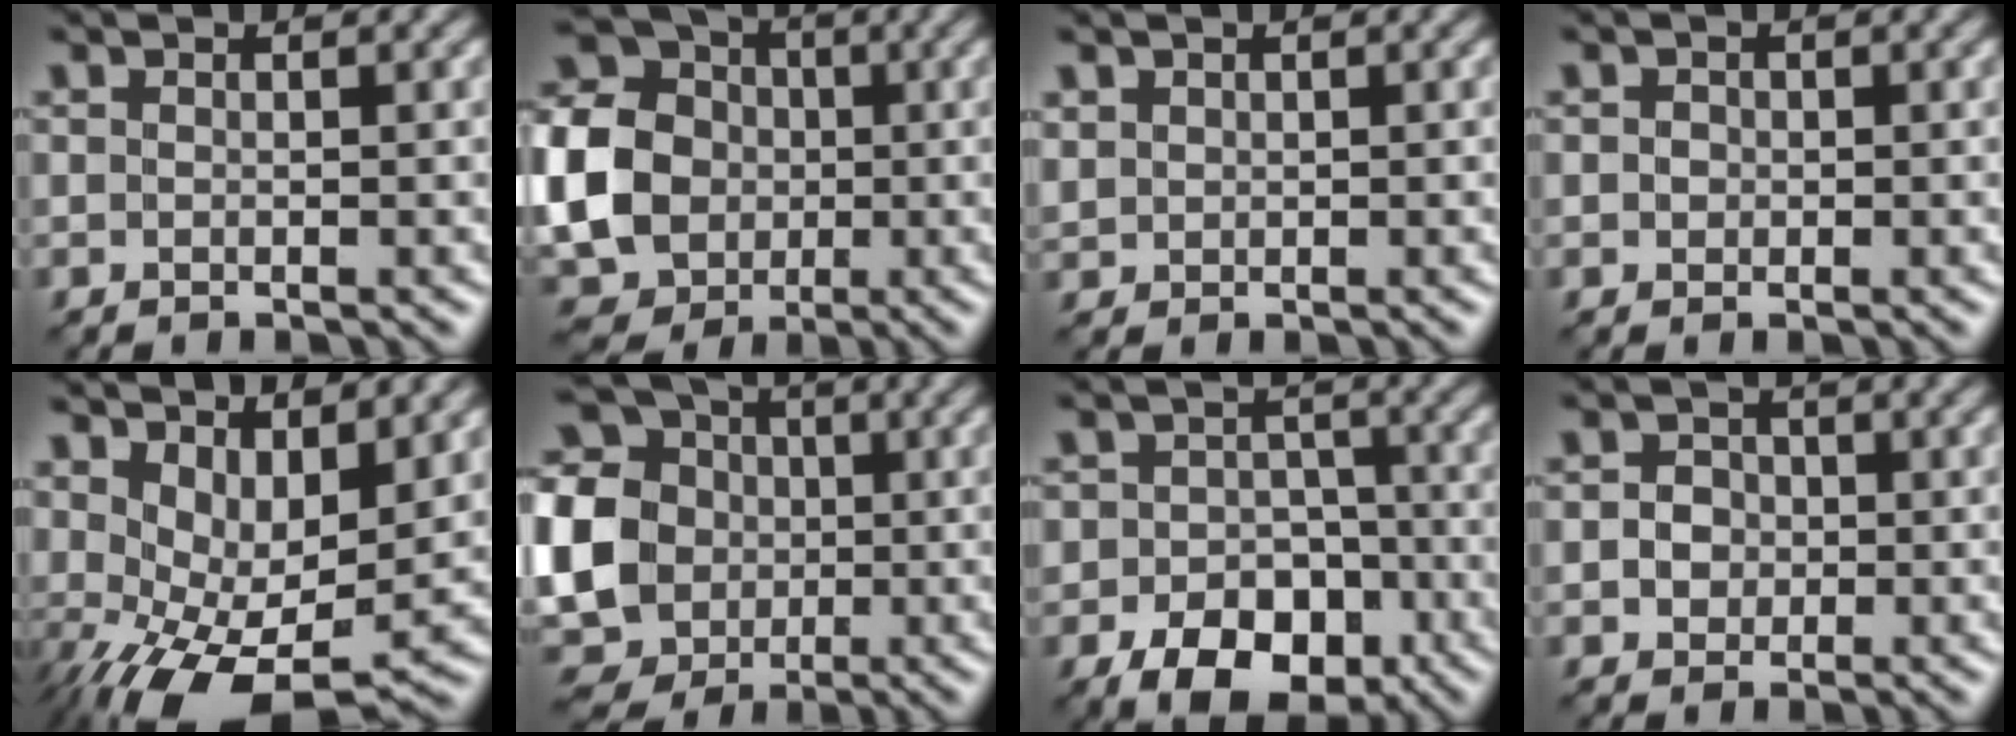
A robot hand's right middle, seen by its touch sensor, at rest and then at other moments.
{"total": 11.7, "force": [-1.1, 10.1, 5.9], "torque": [-0.161, -0.006, -0.038]}
{"total": 1.0, "force": [0.5, 0.8, 0.1], "torque": [-0.006, -0.001, 0.016]}
{"total": 1.1, "force": [0.2, 1.0, 0.5], "torque": [-0.007, 0.007, -0.004]}
{"total": 9.4, "force": [-0.2, 4.8, 8.0], "torque": [-0.142, -0.023, 0.011]}
{"total": 19.7, "force": [-0.8, 18.3, 7.4], "torque": [-0.217, 0.020, -0.057]}
{"total": 9.0, "force": [-4.8, 5.9, 4.8], "torque": [-0.062, -0.007, -0.081]}
{"total": 2.7, "force": [0.0, 2.4, 1.3], "torque": [-0.007, 0.012, -0.013]}